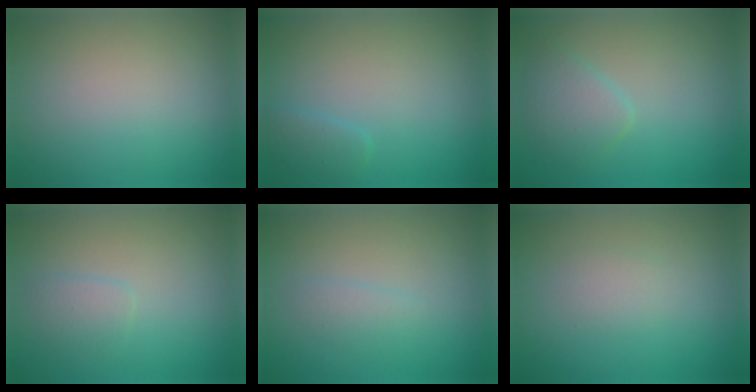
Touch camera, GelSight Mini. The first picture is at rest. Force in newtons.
{"total": 1.3, "press": 1.3, "slide": 0.2}
{"total": 2.5, "press": 2.5, "slide": 0.1}
{"total": 1.3, "press": 1.3, "slide": 0.1}
{"total": 1.1, "press": 1.1, "slide": 0.1}
{"total": 1.1, "press": 1.1, "slide": 0.1}